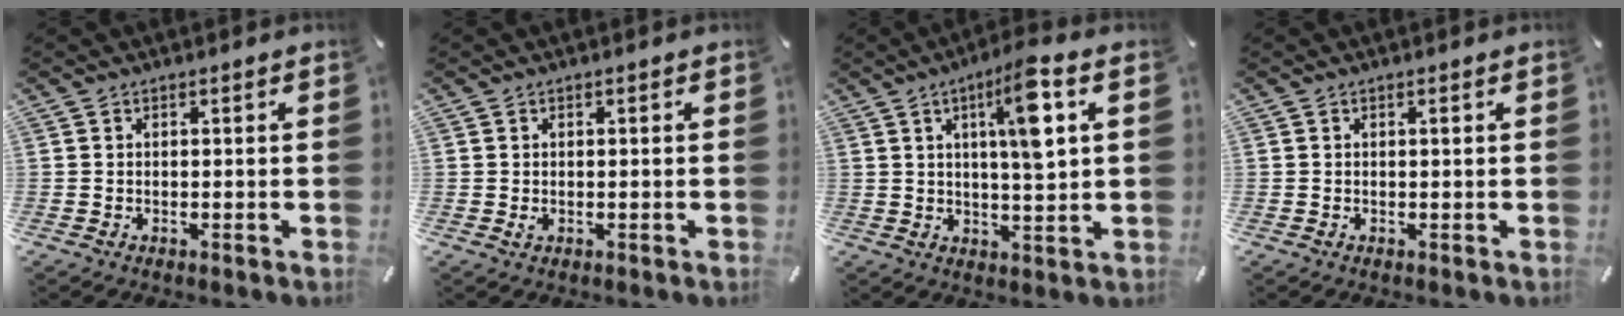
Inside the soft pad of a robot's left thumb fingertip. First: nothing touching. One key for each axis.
{"total": 0.9, "fx": -0.2, "fy": 0.5, "fz": 0.8, "tx": -0.014, "ty": 0.001, "tz": -0.004}
{"total": 10.9, "fx": 3.5, "fy": 2.2, "fz": 10.0, "tx": -0.154, "ty": -0.007, "tz": 0.048}
{"total": 0.5, "fx": 0.1, "fy": 0.1, "fz": 0.5, "tx": -0.011, "ty": 0.000, "tz": 0.002}